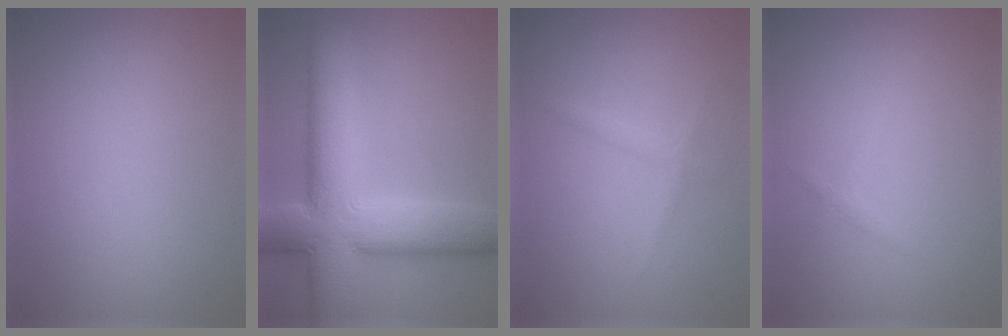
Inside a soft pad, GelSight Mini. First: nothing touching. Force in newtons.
{"total": 12.0, "press": 12.0, "slide": 1.0}
{"total": 1.1, "press": 1.1, "slide": 0.1}
{"total": 0.8, "press": 0.8, "slide": 0.0}